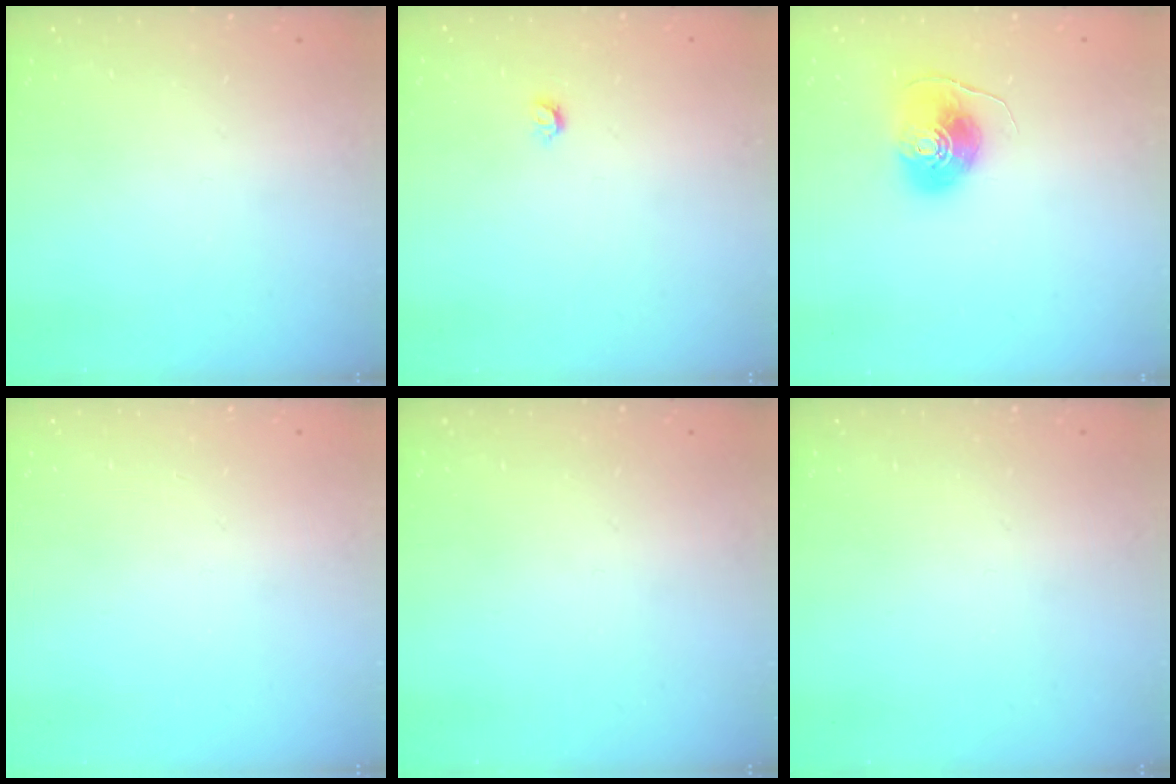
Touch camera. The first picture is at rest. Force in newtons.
{"total": 3.7, "press": 3.6, "slide": 0.7}
{"total": 8.1, "press": 8.1, "slide": 0.3}
{"total": 0.0}
{"total": 0.0}
{"total": 0.0}